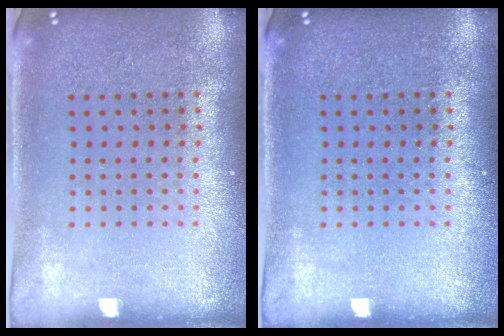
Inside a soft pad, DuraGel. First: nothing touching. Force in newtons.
{"total": 0.0}